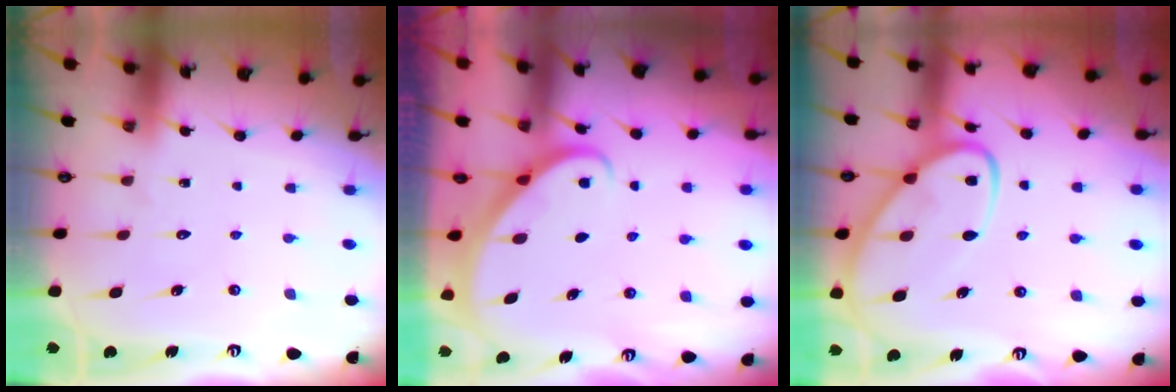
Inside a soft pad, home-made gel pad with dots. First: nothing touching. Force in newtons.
{"total": 2.8, "press": 2.8, "slide": 0.2}
{"total": 11.2, "press": 11.1, "slide": 1.0}